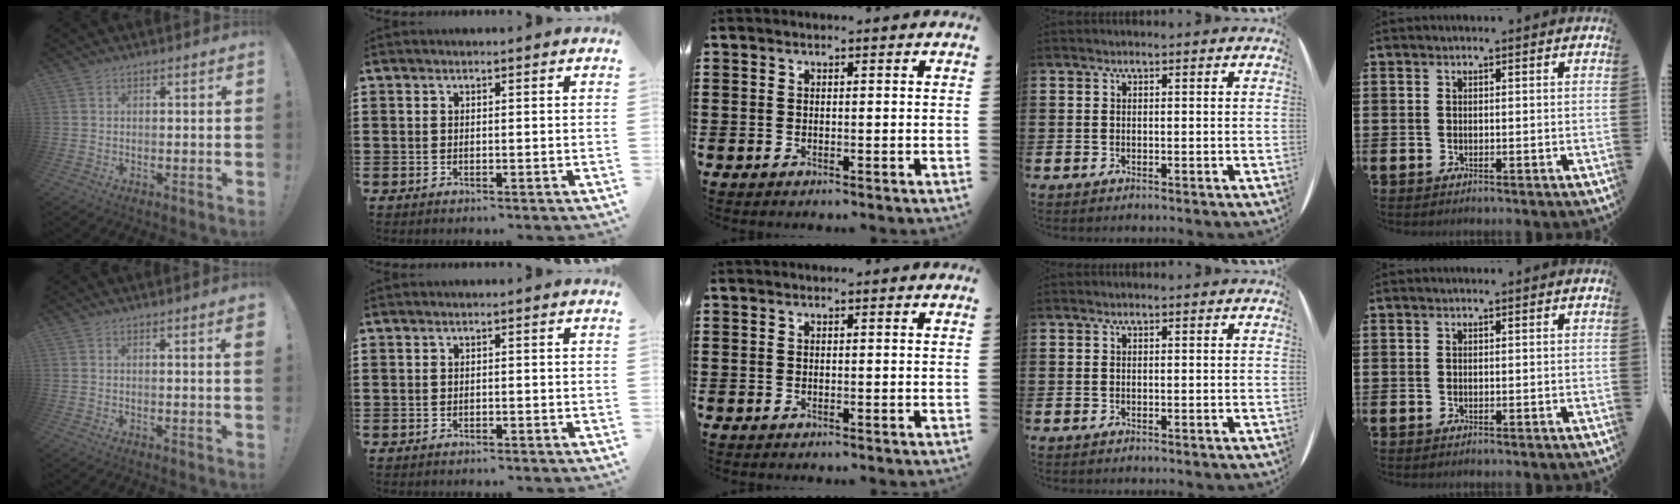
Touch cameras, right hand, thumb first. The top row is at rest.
{"thumb": {"total": 1.6, "force": [1.0, -0.4, 1.2], "torque": [-0.011, -0.007, 0.014]}, "index": {"total": 0.7, "force": [-0.6, 0.1, 0.2], "torque": [-0.007, -0.002, -0.013]}}